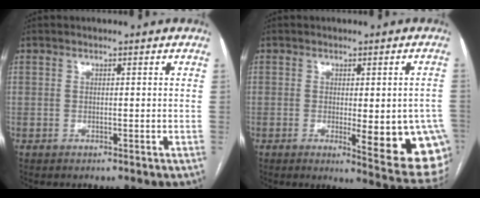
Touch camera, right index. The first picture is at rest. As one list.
[{"total": 13.7, "force": [-3.5, 3.1, 12.9], "torque": [-0.086, -0.004, -0.030]}]